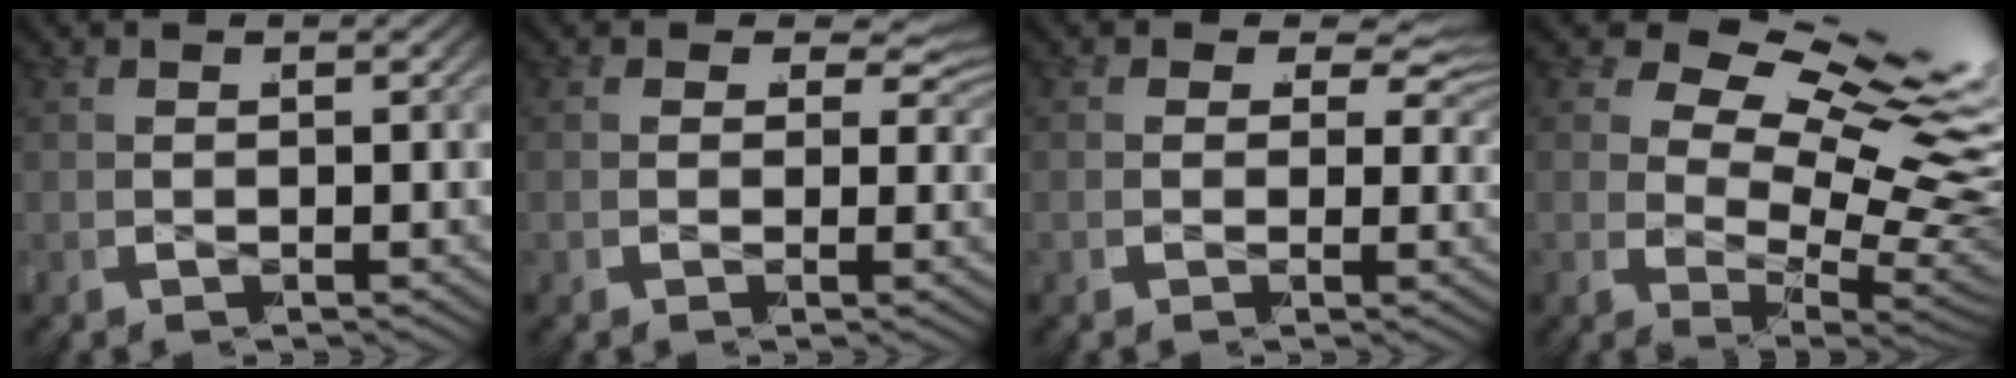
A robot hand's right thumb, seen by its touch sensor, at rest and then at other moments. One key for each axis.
{"total": 3.0, "fx": 0.6, "fy": 1.9, "fz": 2.3, "tx": -0.034, "ty": -0.006, "tz": 0.009}
{"total": 3.5, "fx": 0.7, "fy": 2.1, "fz": 2.6, "tx": -0.040, "ty": -0.006, "tz": 0.010}
{"total": 12.9, "fx": 0.9, "fy": 8.0, "fz": 10.1, "tx": -0.173, "ty": -0.035, "tz": 0.026}